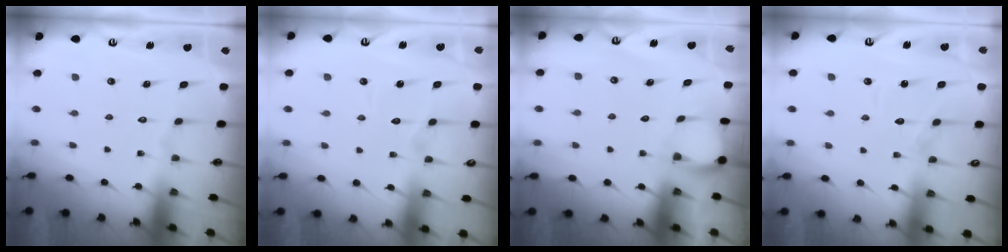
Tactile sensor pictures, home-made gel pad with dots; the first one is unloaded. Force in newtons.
{"total": 3.4, "press": 3.4, "slide": 0.2}
{"total": 1.9, "press": 1.9, "slide": 0.2}
{"total": 7.4, "press": 7.4, "slide": 0.6}